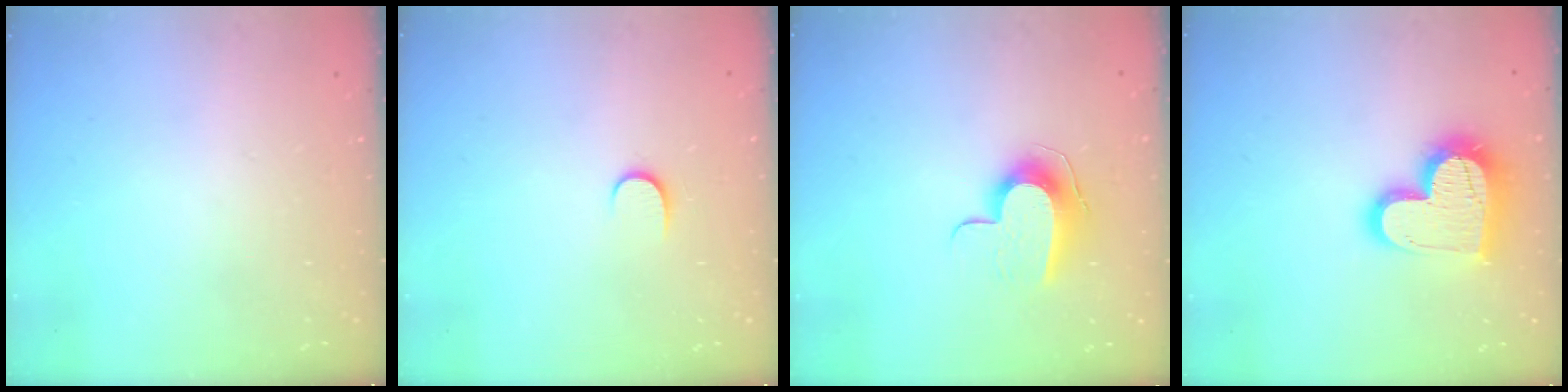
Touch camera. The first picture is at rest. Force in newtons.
{"total": 5.3, "press": 5.3, "slide": 0.5}
{"total": 10.1, "press": 10.1, "slide": 0.5}
{"total": 17.7, "press": 17.7, "slide": 1.3}